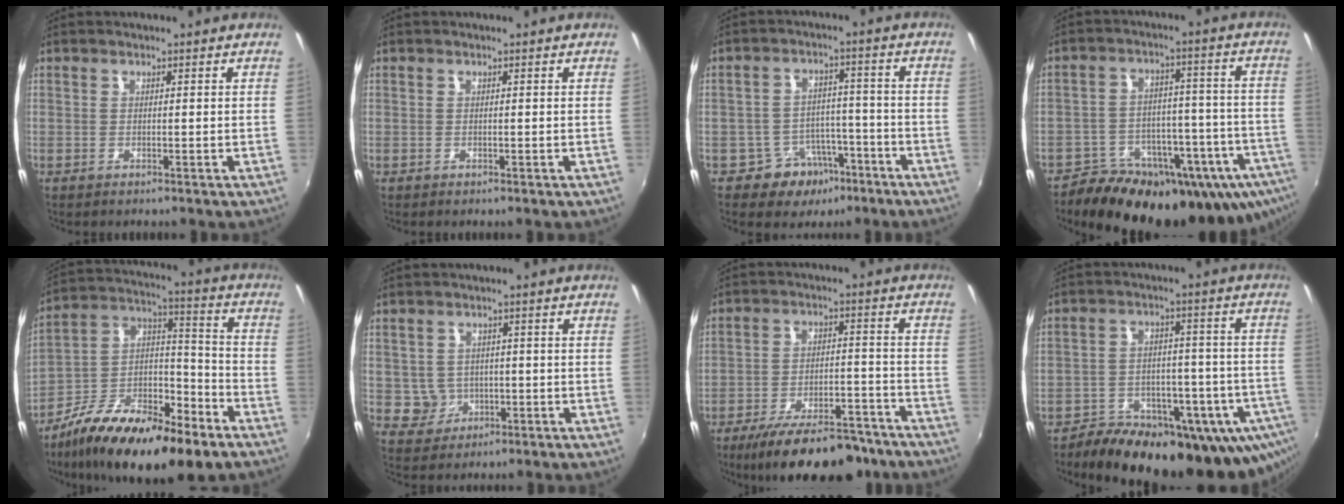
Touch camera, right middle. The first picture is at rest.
{"total": 0.0}
{"total": 8.3, "force": [-5.3, 6.0, 1.9], "torque": [-0.041, 0.020, -0.065]}
{"total": 29.3, "force": [-20.2, 13.9, 16.1], "torque": [-0.245, -0.008, -0.263]}
{"total": 23.6, "force": [-14.3, 8.8, 16.5], "torque": [-0.301, -0.010, -0.241]}
{"total": 4.0, "force": [-0.7, 3.9, 0.6], "torque": [-0.022, 0.009, 0.000]}
{"total": 18.5, "force": [-14.7, 6.0, 9.5], "torque": [-0.171, -0.018, -0.209]}
{"total": 28.3, "force": [-19.9, 13.2, 15.2], "torque": [-0.224, -0.009, -0.252]}